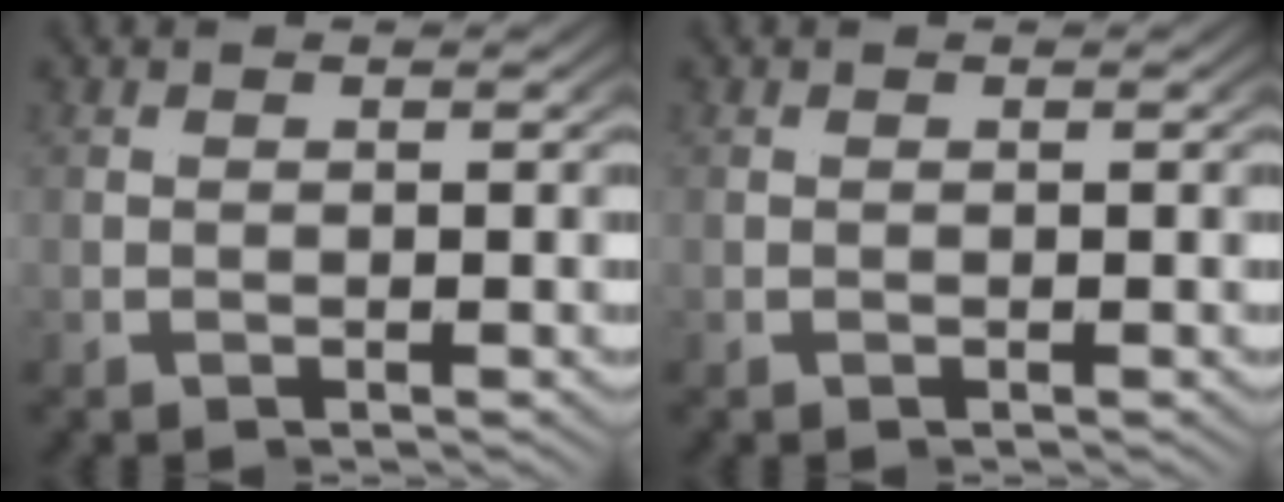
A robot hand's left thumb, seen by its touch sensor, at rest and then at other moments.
{"total": 0.0}